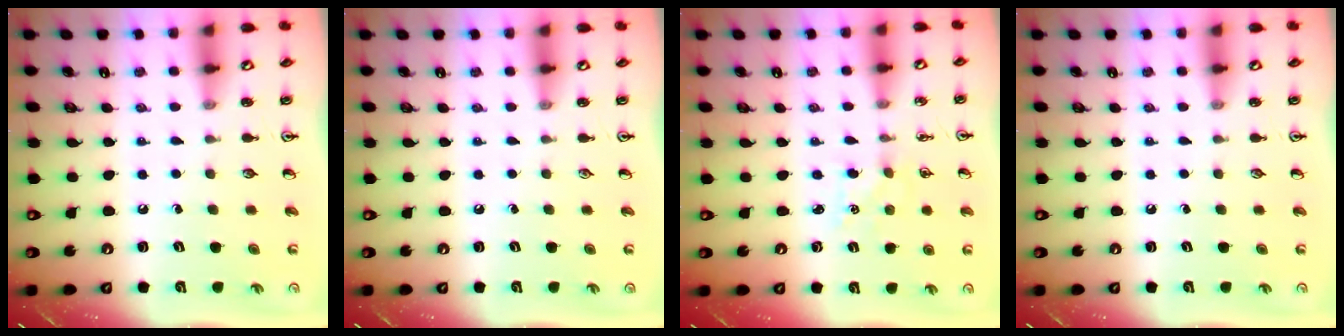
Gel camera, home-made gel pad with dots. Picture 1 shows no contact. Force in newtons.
{"total": 0.0}
{"total": 3.7, "press": 3.6, "slide": 0.4}
{"total": 0.0}